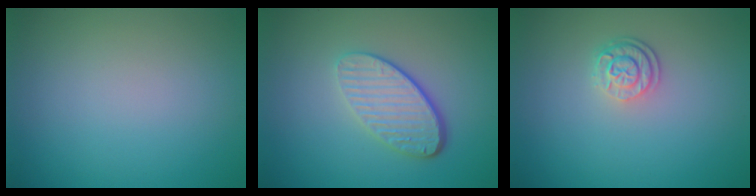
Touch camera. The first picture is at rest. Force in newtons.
{"total": 4.5, "press": 3.2, "slide": 3.1}
{"total": 2.5, "press": 1.9, "slide": 1.6}